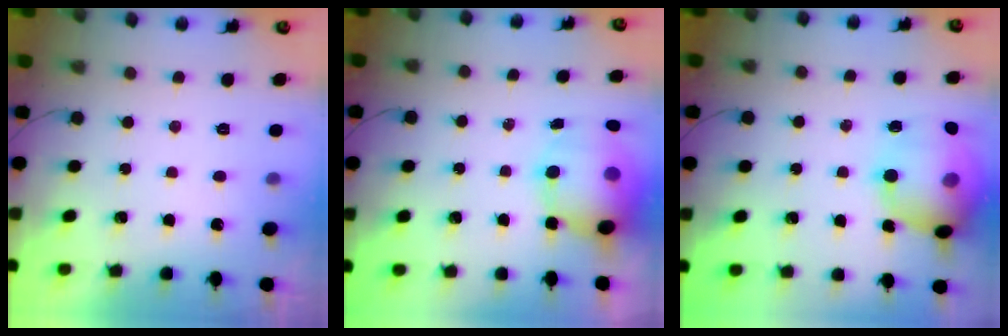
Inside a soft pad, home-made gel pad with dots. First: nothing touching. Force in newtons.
{"total": 13.4, "press": 12.9, "slide": 3.5}
{"total": 17.4, "press": 17.2, "slide": 2.7}